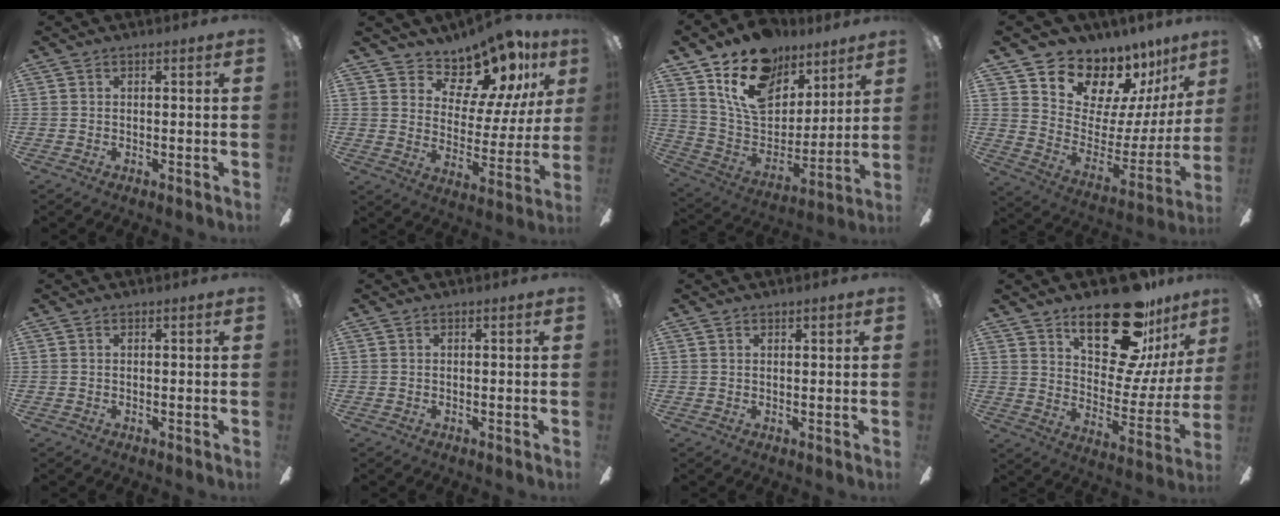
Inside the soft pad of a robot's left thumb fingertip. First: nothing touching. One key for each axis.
{"total": 13.5, "fx": 11.3, "fy": 5.9, "fz": 4.4, "tx": -0.077, "ty": -0.095, "tz": 0.205}
{"total": 19.3, "fx": 12.1, "fy": 11.7, "fz": 9.4, "tx": -0.170, "ty": -0.060, "tz": 0.223}
{"total": 14.0, "fx": 12.3, "fy": 6.0, "fz": 2.7, "tx": -0.057, "ty": -0.125, "tz": 0.221}
{"total": 0.0}
{"total": 0.0}
{"total": 0.9, "fx": 0.7, "fy": 0.4, "fz": 0.3, "tx": -0.006, "ty": 0.002, "tz": 0.014}
{"total": 22.9, "fx": 15.6, "fy": 9.5, "fz": 13.9, "tx": -0.201, "ty": -0.102, "tz": 0.263}